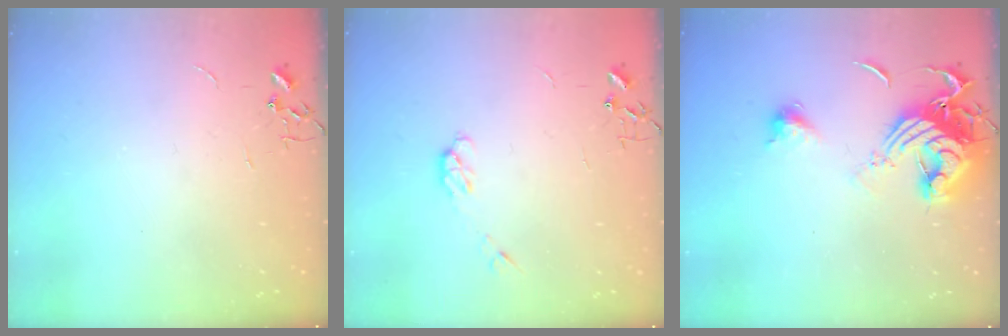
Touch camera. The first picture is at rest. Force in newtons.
{"total": 3.8, "press": 3.7, "slide": 0.6}
{"total": 15.4, "press": 15.3, "slide": 1.6}